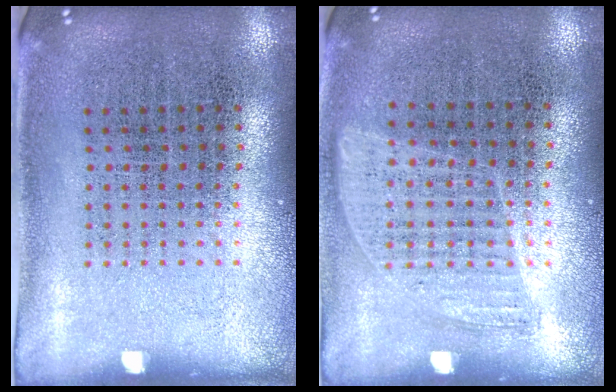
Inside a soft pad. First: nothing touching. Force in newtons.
{"total": 0.8, "press": 0.7, "slide": 0.4}